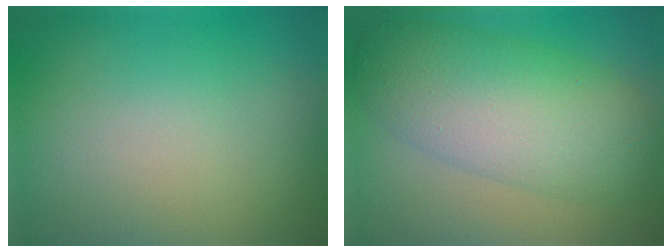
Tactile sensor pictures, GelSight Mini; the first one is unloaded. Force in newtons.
{"total": 8.3, "press": 8.3, "slide": 0.2}